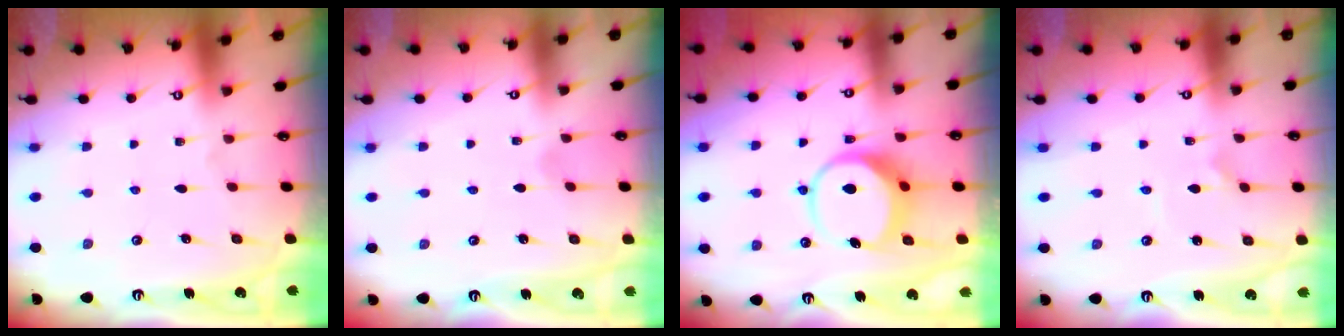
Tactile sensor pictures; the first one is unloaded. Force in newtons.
{"total": 1.0, "press": 1.0, "slide": 0.2}
{"total": 9.2, "press": 9.2, "slide": 0.8}
{"total": 2.1, "press": 2.1, "slide": 0.1}